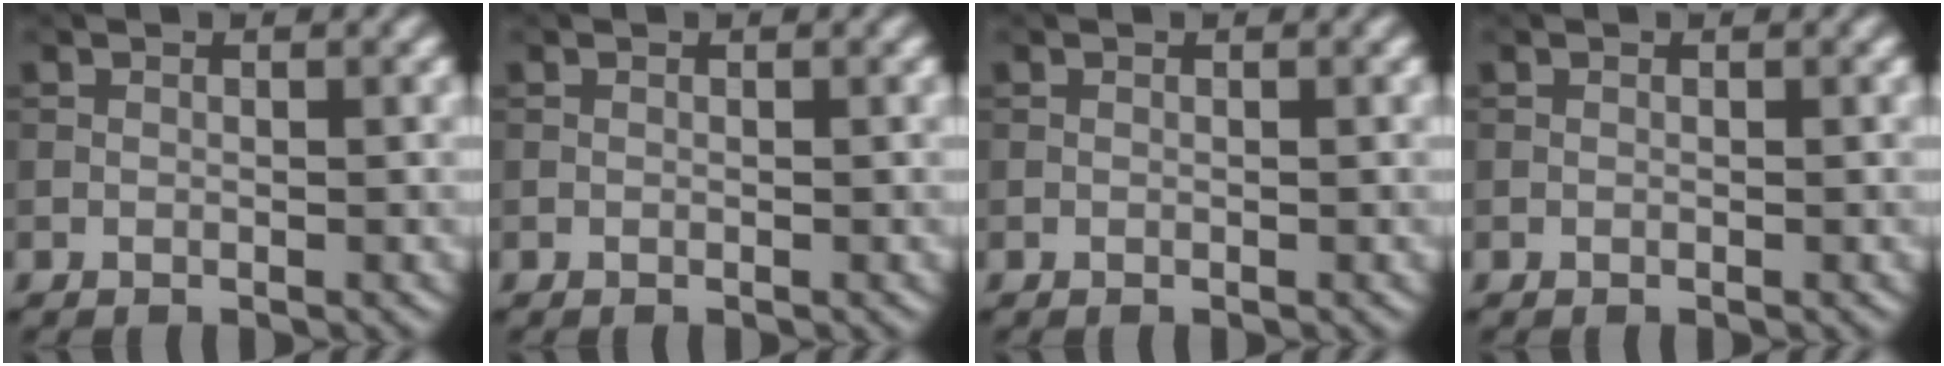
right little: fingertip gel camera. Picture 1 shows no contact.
{"total": 0.0}
{"total": 0.0}
{"total": 0.0}